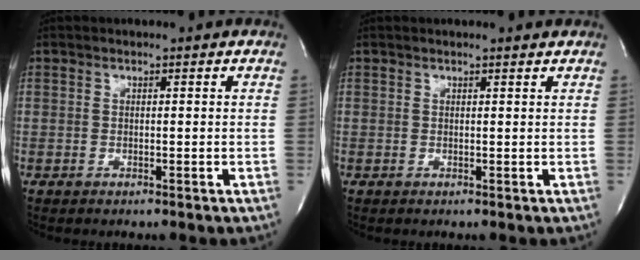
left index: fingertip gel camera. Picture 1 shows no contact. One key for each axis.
{"total": 1.5, "fx": 1.5, "fy": -0.1, "fz": 0.3, "tx": -0.010, "ty": 0.001, "tz": 0.016}